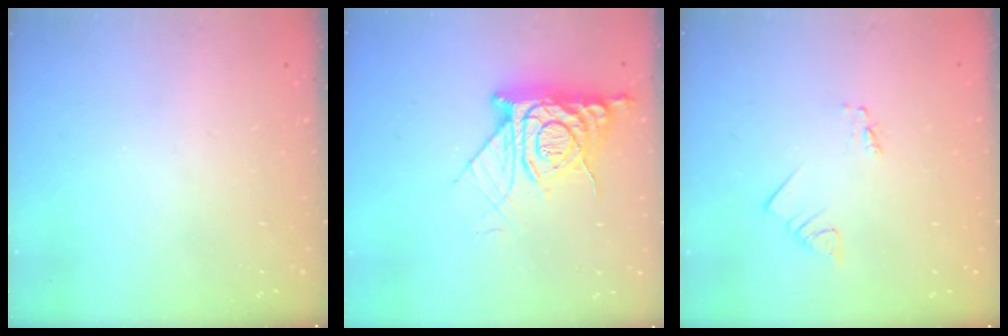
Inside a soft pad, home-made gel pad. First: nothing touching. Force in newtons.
{"total": 12.2, "press": 12.1, "slide": 1.3}
{"total": 2.5, "press": 2.5, "slide": 0.2}